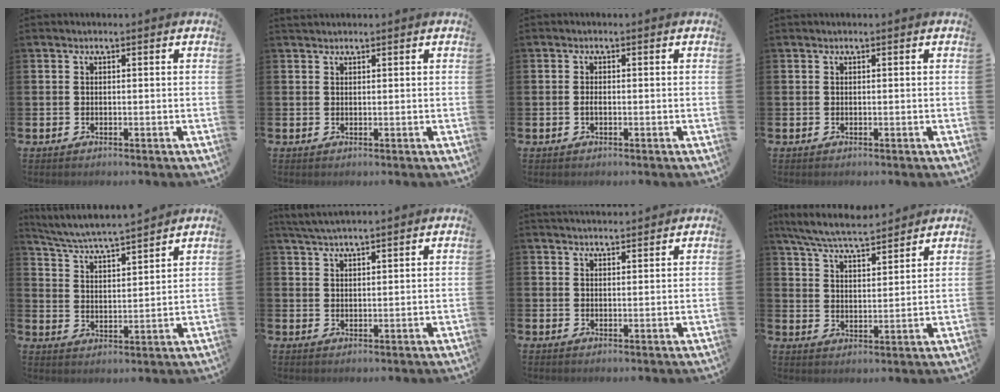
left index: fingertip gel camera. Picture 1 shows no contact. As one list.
[{"total": 1.0, "force": [0.9, 0.3, 0.1], "torque": [0.011, -0.002, 0.014]}, {"total": 0.8, "force": [-0.3, 0.3, 0.7], "torque": [-0.016, 0.000, -0.006]}, {"total": 0.0}, {"total": 5.2, "force": [5.1, -0.1, 1.2], "torque": [-0.050, -0.042, 0.086]}, {"total": 3.3, "force": [3.2, 0.0, 0.8], "torque": [-0.029, -0.005, 0.062]}, {"total": 2.5, "force": [2.4, 0.3, 0.2], "torque": [-0.002, -0.012, 0.043]}, {"total": 6.9, "force": [6.5, 0.8, 2.1], "torque": [-0.064, -0.033, 0.116]}]